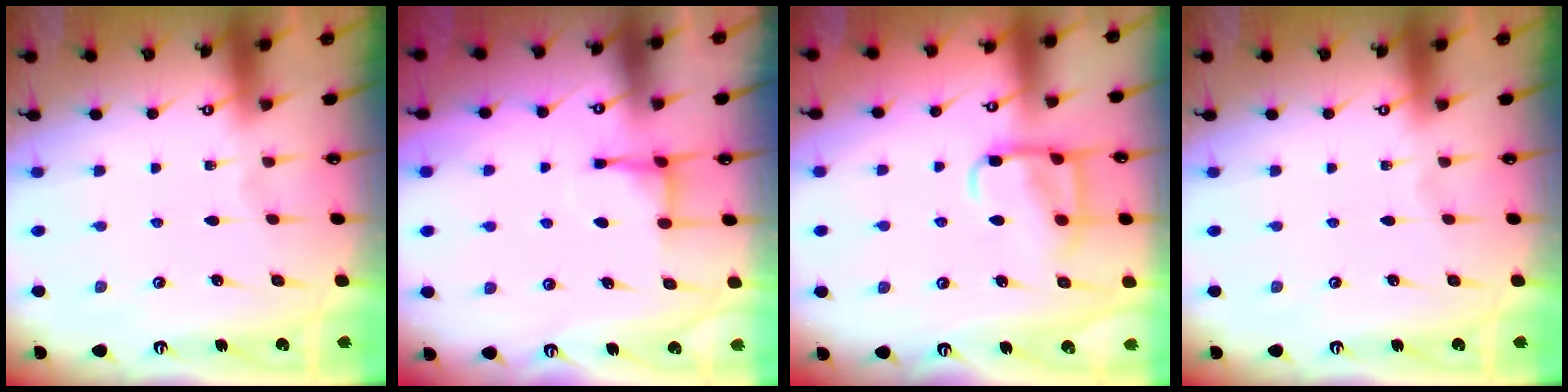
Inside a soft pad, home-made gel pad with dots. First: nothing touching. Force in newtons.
{"total": 4.4, "press": 4.4, "slide": 0.7}
{"total": 11.8, "press": 11.7, "slide": 1.2}
{"total": 0.0}